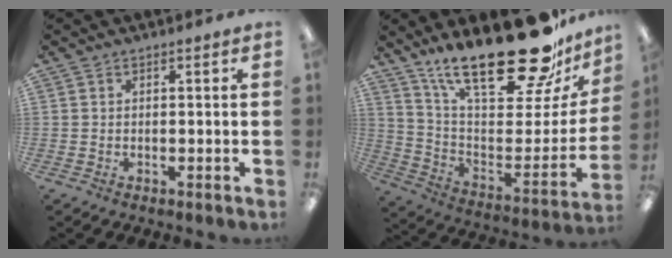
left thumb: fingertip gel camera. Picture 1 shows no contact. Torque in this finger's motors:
{"motor_torque": [3.00, 1.40, 1.49, -1.28, 0.13]}